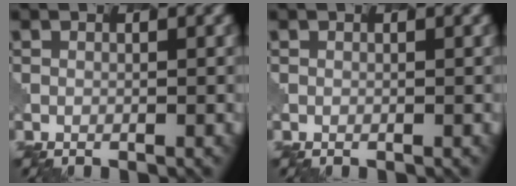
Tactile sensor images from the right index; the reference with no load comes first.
{"total": 0.0}